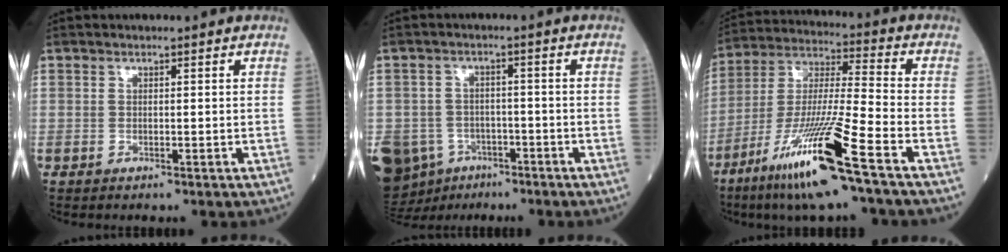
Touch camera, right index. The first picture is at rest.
{"total": 14.4, "force": [-7.6, 11.0, 5.4], "torque": [-0.152, 0.002, -0.109]}
{"total": 17.2, "force": [-9.4, -0.7, 14.3], "torque": [-0.309, -0.044, -0.178]}